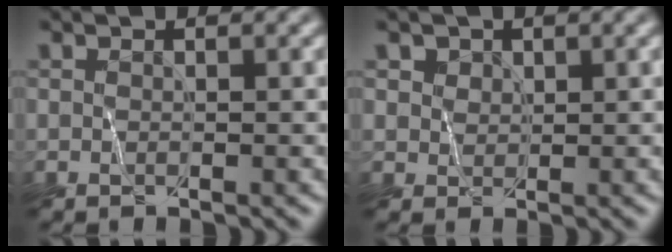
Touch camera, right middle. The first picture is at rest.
{"total": 2.7, "force": [2.0, 1.7, 0.6], "torque": [-0.016, 0.006, 0.035]}